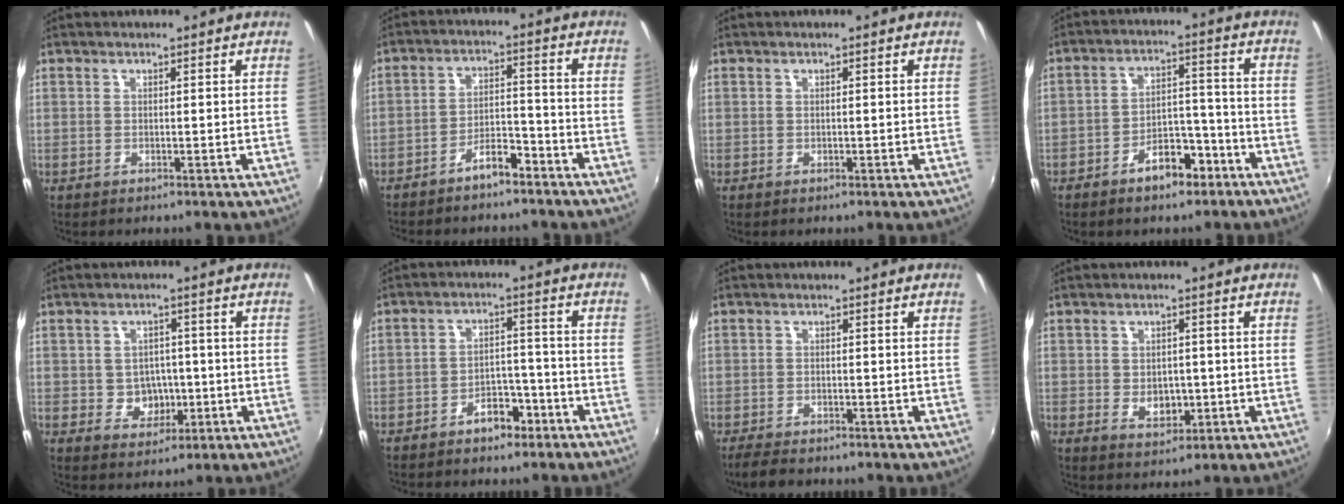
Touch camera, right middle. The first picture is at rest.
{"total": 6.8, "force": [-5.6, 2.3, 3.1], "torque": [-0.068, 0.025, -0.085]}
{"total": 0.0}
{"total": 8.3, "force": [-5.7, 4.2, 4.4], "torque": [-0.074, 0.032, -0.071]}
{"total": 5.4, "force": [-0.9, 4.9, 2.2], "torque": [-0.044, 0.011, 0.000]}
{"total": 6.3, "force": [-4.5, 3.5, 2.7], "torque": [-0.053, 0.026, -0.054]}
{"total": 3.8, "force": [-3.3, 1.4, 1.3], "torque": [-0.042, -0.007, -0.060]}
{"total": 4.9, "force": [-1.0, 3.5, 3.2], "torque": [-0.055, -0.004, -0.009]}